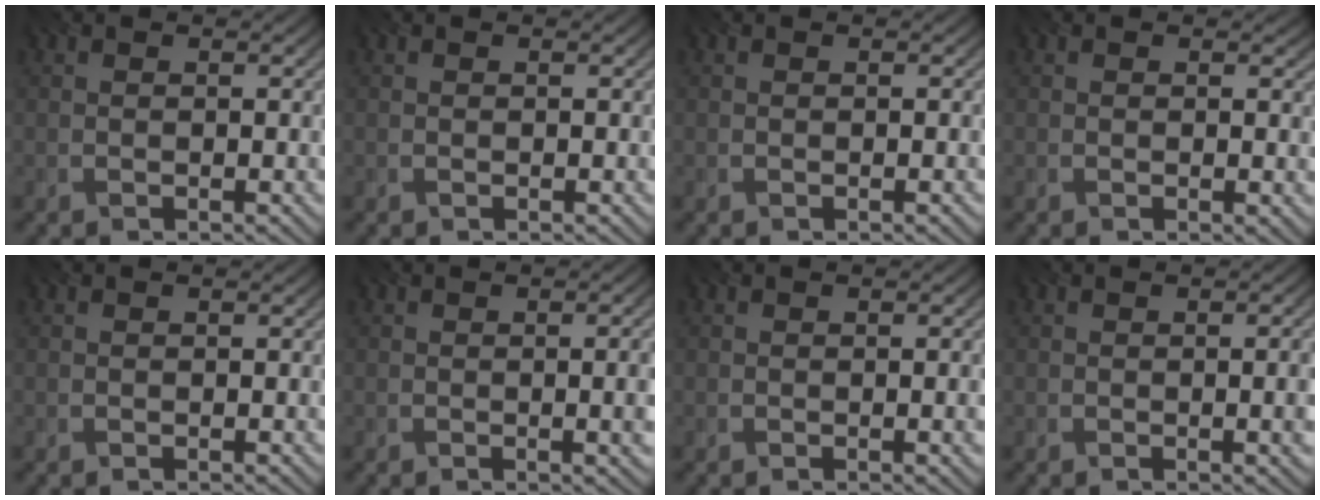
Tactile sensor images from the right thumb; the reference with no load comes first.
{"total": 0.0}
{"total": 0.0}
{"total": 1.2, "force": [0.5, 0.6, 0.9], "torque": [-0.015, -0.003, 0.006]}
{"total": 0.0}
{"total": 3.7, "force": [-0.4, 0.7, 3.6], "torque": [-0.042, 0.004, -0.004]}
{"total": 1.3, "force": [-0.2, -0.1, 1.3], "torque": [-0.018, 0.002, -0.004]}
{"total": 3.0, "force": [-0.4, 0.4, 2.9], "torque": [-0.035, 0.006, -0.005]}